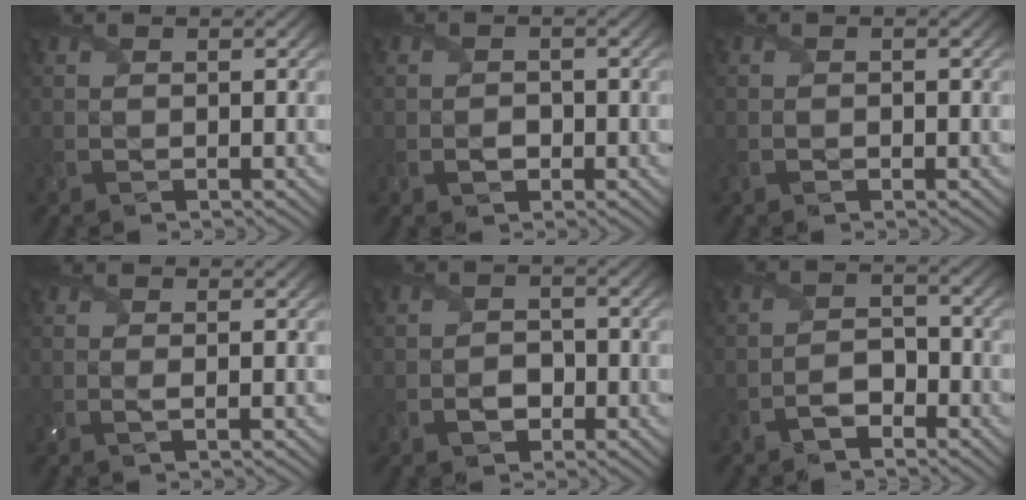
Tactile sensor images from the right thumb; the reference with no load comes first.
{"total": 1.6, "force": [-0.6, 1.3, 0.9], "torque": [-0.016, -0.004, -0.012]}
{"total": 0.9, "force": [-0.4, 0.6, 0.5], "torque": [-0.008, -0.004, -0.007]}
{"total": 0.7, "force": [0.1, 0.0, 0.7], "torque": [-0.019, 0.001, -0.001]}
{"total": 2.6, "force": [-1.1, 1.9, 1.3], "torque": [-0.019, -0.002, -0.023]}
{"total": 2.9, "force": [-2.1, 1.4, 1.5], "torque": [-0.027, 0.006, -0.046]}